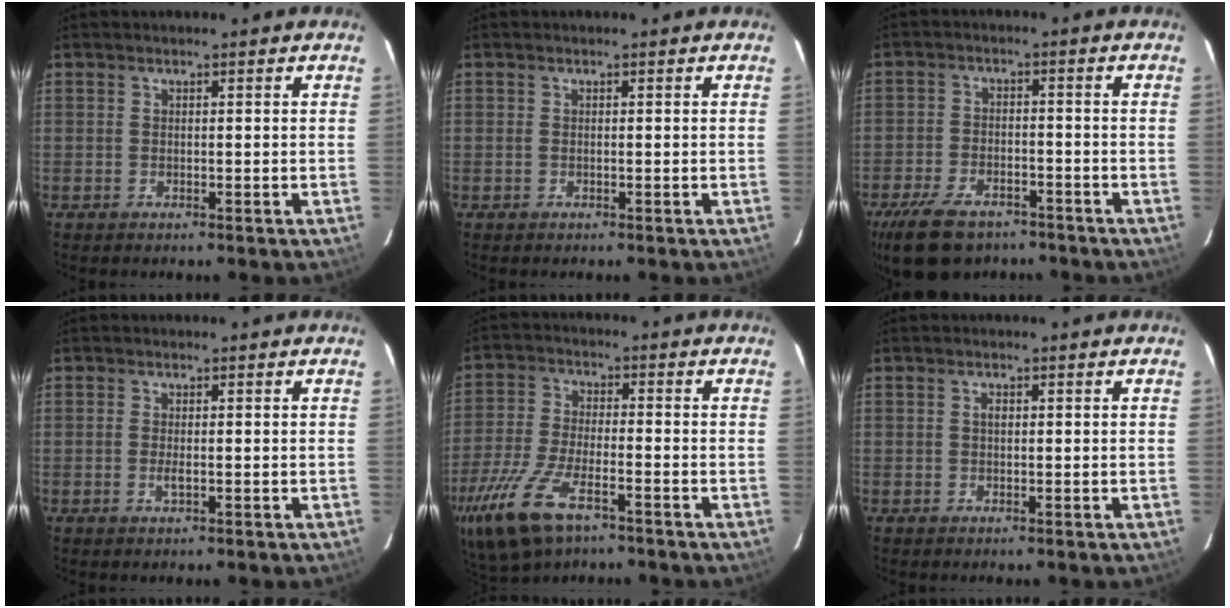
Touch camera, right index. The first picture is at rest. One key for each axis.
{"total": 0.0}
{"total": 13.0, "fx": -9.4, "fy": 6.5, "fz": 6.4, "tx": -0.157, "ty": -0.012, "tz": -0.155}
{"total": 1.4, "fx": -0.3, "fy": 0.3, "fz": 1.3, "tx": -0.026, "ty": -0.001, "tz": -0.006}
{"total": 18.2, "fx": -10.7, "fy": 7.3, "fz": 12.8, "tx": -0.285, "ty": -0.050, "tz": -0.200}
{"total": 0.8, "fx": 0.1, "fy": 0.5, "fz": 0.6, "tx": -0.011, "ty": 0.003, "tz": 0.001}